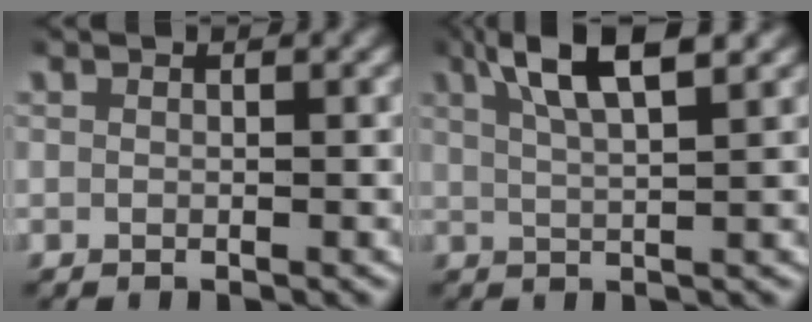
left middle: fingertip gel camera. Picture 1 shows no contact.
{"total": 6.0, "force": [3.6, 1.2, 4.6], "torque": [-0.081, 0.007, 0.058]}